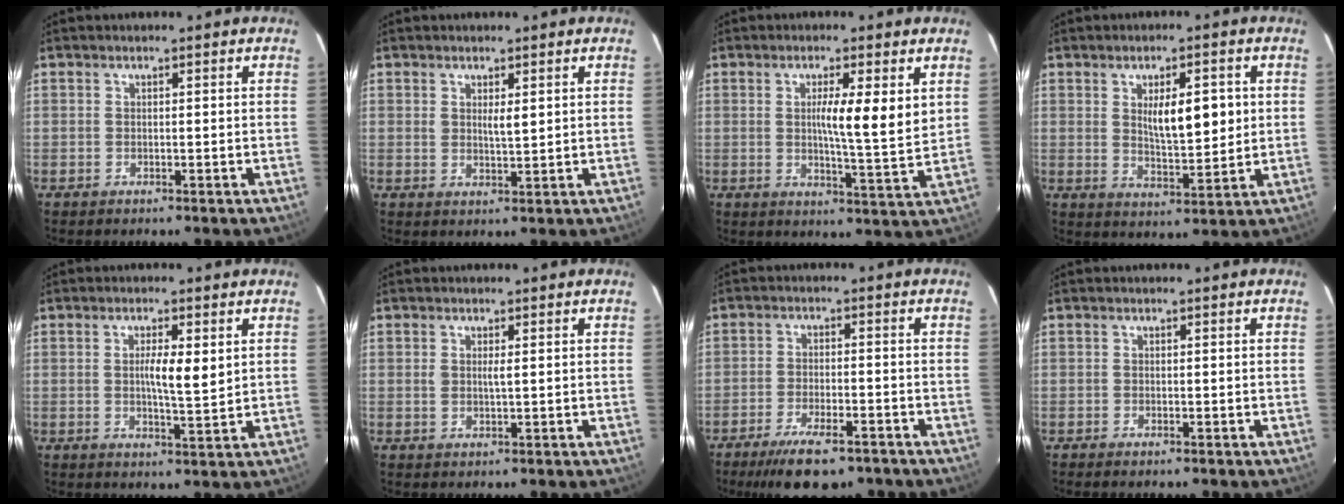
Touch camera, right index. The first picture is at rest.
{"total": 2.2, "force": [0.9, 0.5, 1.9], "torque": [-0.035, -0.007, 0.017]}
{"total": 7.9, "force": [2.2, 0.3, 7.6], "torque": [-0.119, -0.010, 0.030]}
{"total": 8.0, "force": [1.7, 2.5, 7.4], "torque": [-0.117, -0.005, 0.035]}
{"total": 4.9, "force": [1.1, 0.7, 4.7], "torque": [-0.079, -0.005, 0.016]}
{"total": 1.6, "force": [0.4, 0.4, 1.5], "torque": [-0.031, -0.001, 0.007]}
{"total": 9.4, "force": [-6.9, 2.4, 5.8], "torque": [-0.096, -0.016, -0.108]}
{"total": 0.9, "force": [-0.7, 0.1, 0.5], "torque": [-0.011, -0.002, -0.010]}